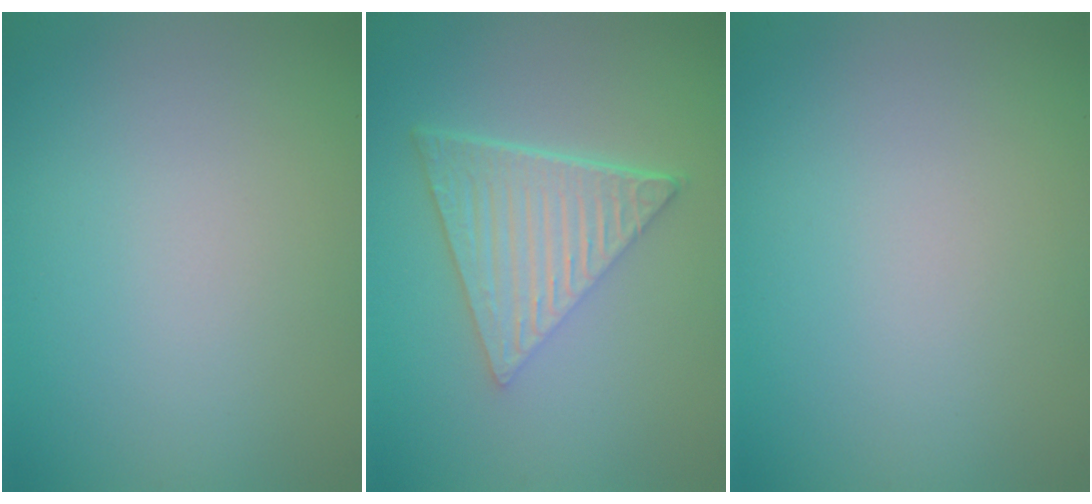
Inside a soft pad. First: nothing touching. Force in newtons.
{"total": 6.8, "press": 4.5, "slide": 5.1}
{"total": 0.0}